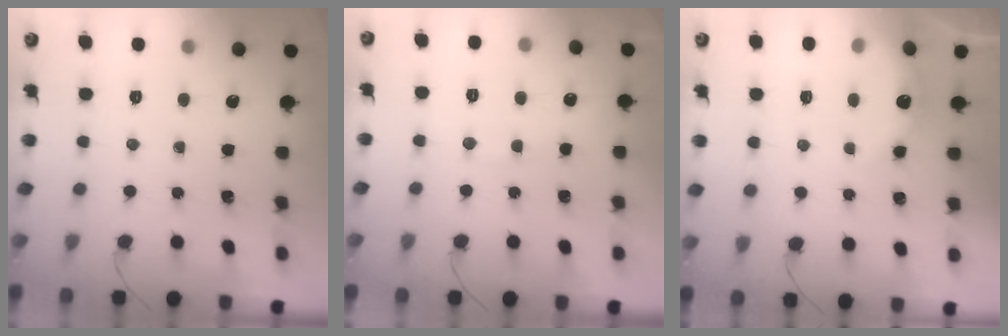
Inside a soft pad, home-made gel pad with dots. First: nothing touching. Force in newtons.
{"total": 7.4, "press": 7.3, "slide": 1.3}
{"total": 6.2, "press": 6.1, "slide": 1.2}